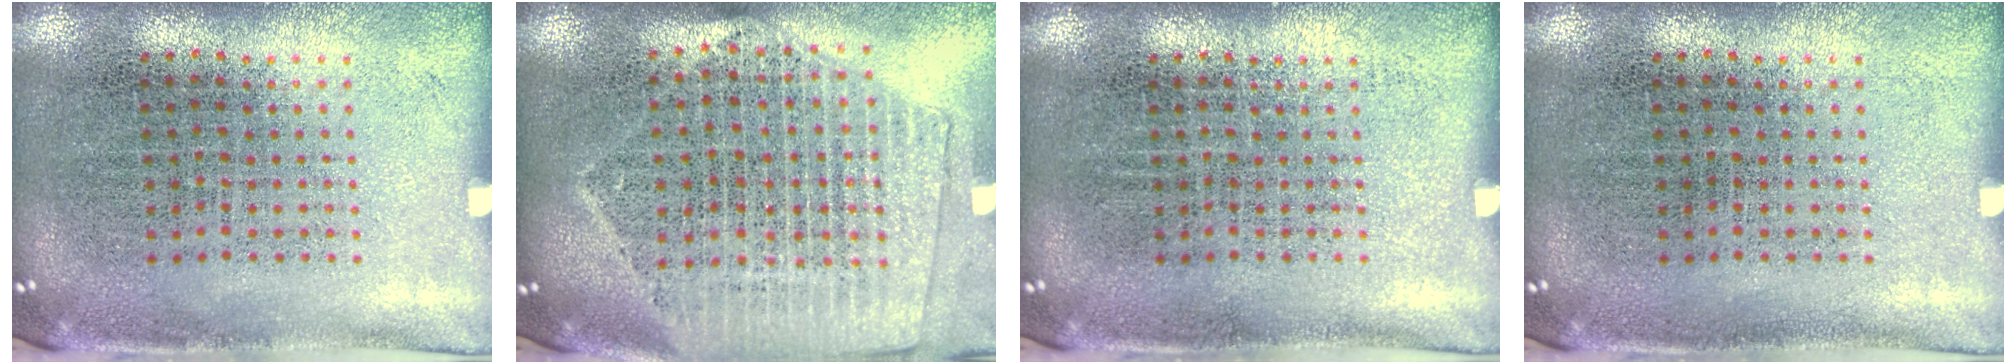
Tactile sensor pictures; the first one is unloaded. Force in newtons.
{"total": 2.1, "press": 1.9, "slide": 0.8}
{"total": 0.0}
{"total": 0.0}